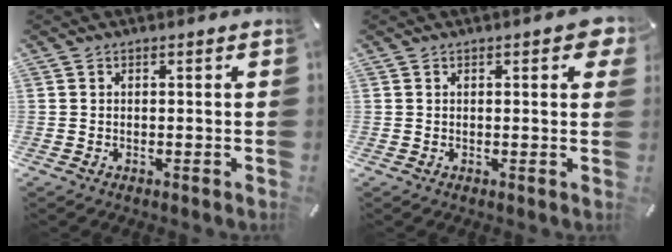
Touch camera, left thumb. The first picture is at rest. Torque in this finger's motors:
{"motor_torque": [0.32, 0.01, 0.48, 0.22, 0.03]}